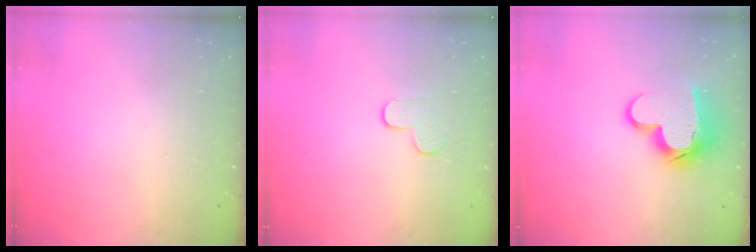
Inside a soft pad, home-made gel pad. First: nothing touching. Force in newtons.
{"total": 4.3, "press": 4.3, "slide": 0.4}
{"total": 14.3, "press": 14.3, "slide": 1.1}